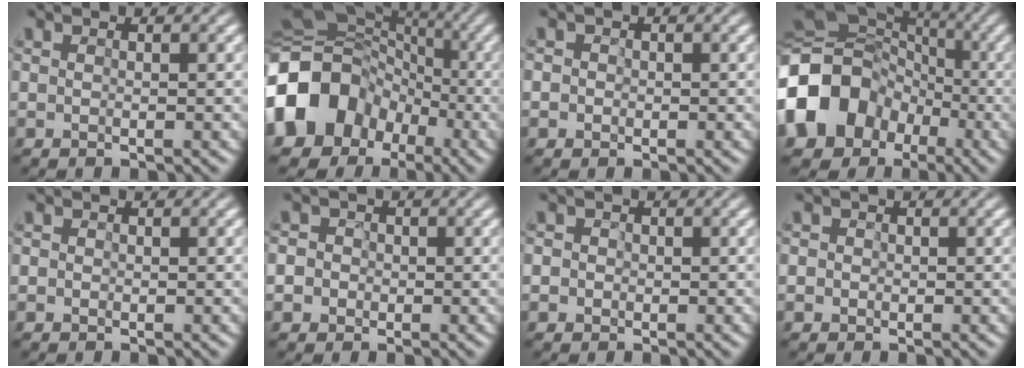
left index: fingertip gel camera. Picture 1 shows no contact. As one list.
[{"total": 12.4, "force": [-4.1, 10.2, 5.8], "torque": [-0.138, -0.005, -0.082]}, {"total": 2.5, "force": [-0.3, 2.3, 0.8], "torque": [0.011, 0.025, -0.028]}, {"total": 14.1, "force": [-4.0, 11.8, 6.7], "torque": [-0.170, -0.002, -0.091]}, {"total": 0.8, "force": [0.1, 0.8, 0.3], "torque": [0.010, 0.009, -0.009]}, {"total": 5.3, "force": [-1.6, 4.9, 1.2], "torque": [-0.023, 0.015, -0.051]}, {"total": 2.8, "force": [-0.4, 2.6, 0.8], "torque": [0.010, 0.025, -0.031]}, {"total": 2.1, "force": [-0.1, 2.0, 0.6], "torque": [0.011, 0.024, -0.025]}]